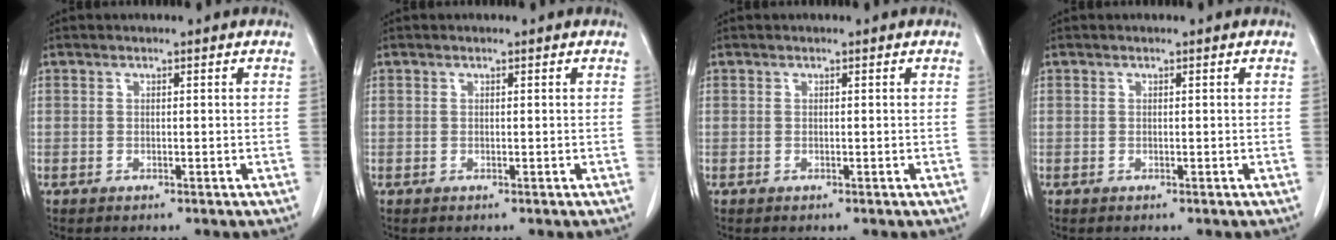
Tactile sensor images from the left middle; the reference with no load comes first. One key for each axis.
{"total": 0.0}
{"total": 0.0}
{"total": 0.0}